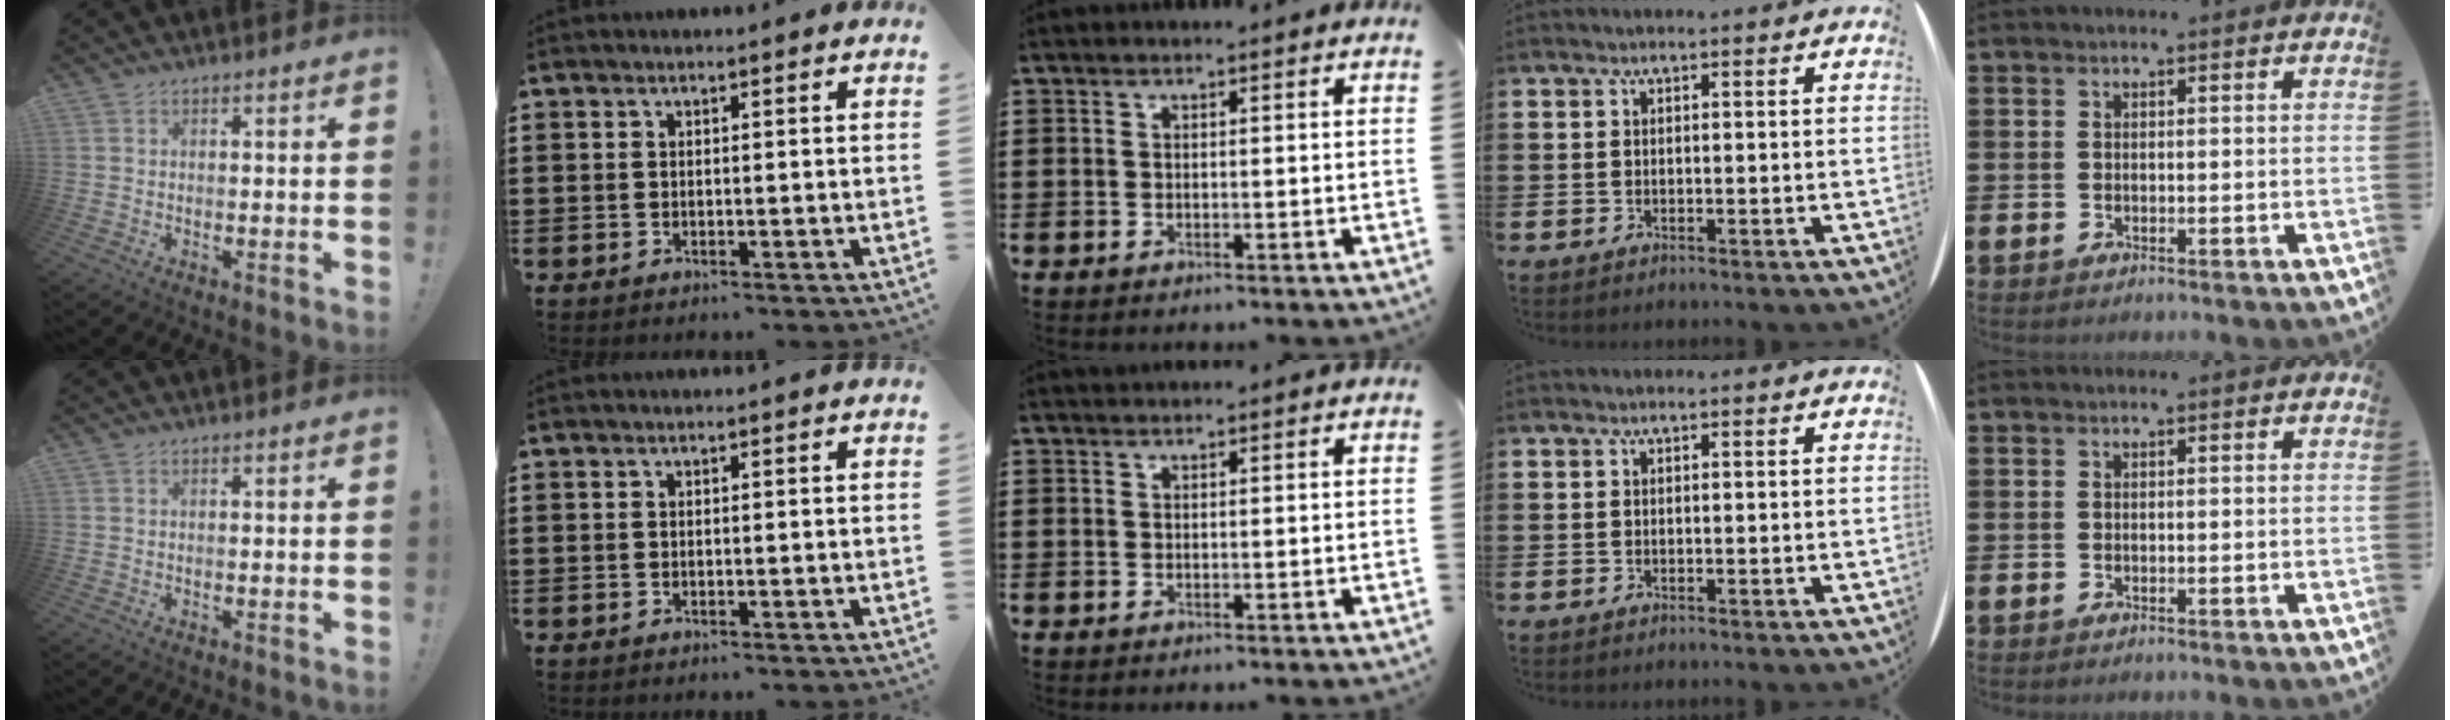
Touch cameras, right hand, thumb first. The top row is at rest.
{}